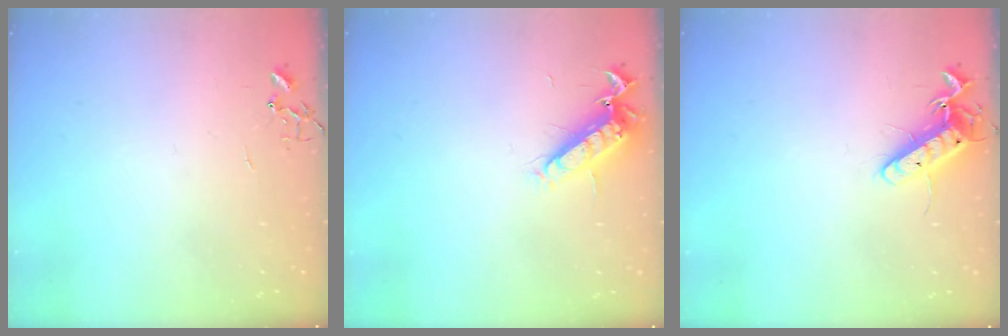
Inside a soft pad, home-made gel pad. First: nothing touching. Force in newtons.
{"total": 12.7, "press": 12.6, "slide": 1.2}
{"total": 12.3, "press": 12.2, "slide": 0.9}